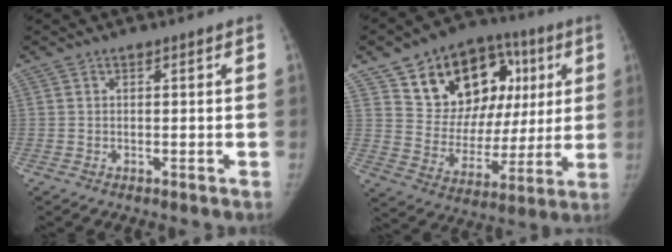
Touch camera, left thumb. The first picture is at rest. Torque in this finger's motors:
{"motor_torque": [-0.08, 0.42, 0.42, 0.44, -0.03]}